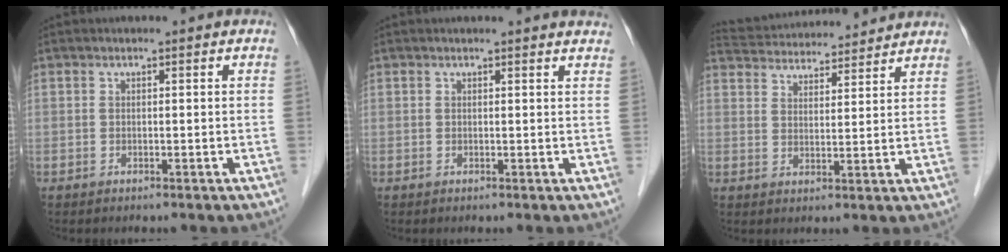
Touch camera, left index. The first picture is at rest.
{"total": 3.5, "force": [3.4, 0.2, 0.7], "torque": [-0.011, -0.006, 0.020]}
{"total": 14.9, "force": [14.2, 2.4, 3.9], "torque": [-0.073, 0.039, 0.214]}